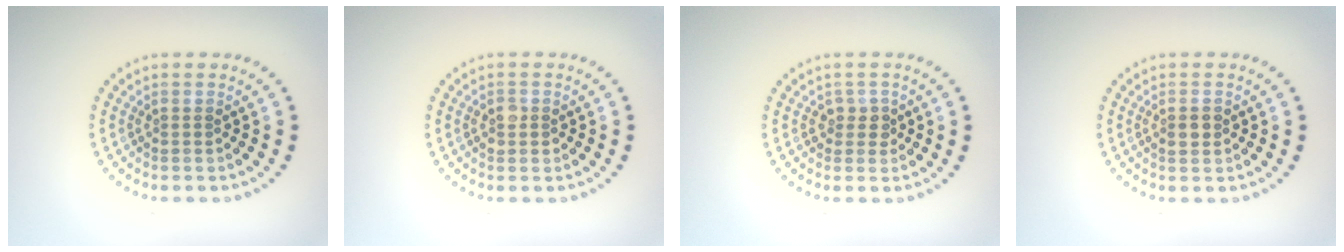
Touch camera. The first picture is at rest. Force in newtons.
{"total": 1.3, "press": 1.3, "slide": 0.2}
{"total": 1.5, "press": 1.3, "slide": 0.8}
{"total": 1.2, "press": 1.1, "slide": 0.1}